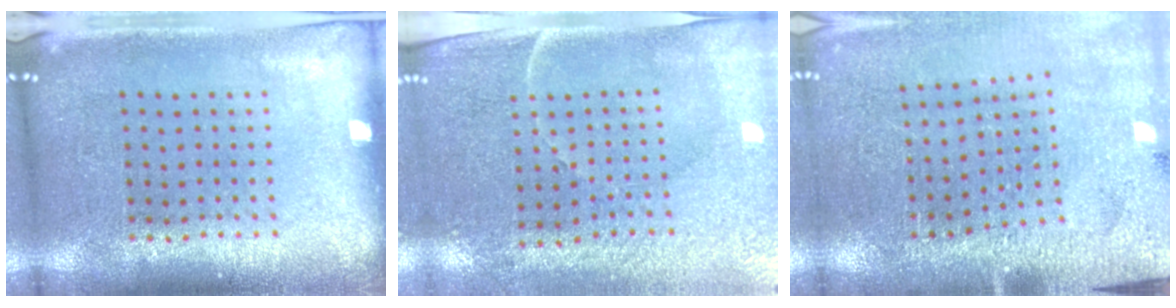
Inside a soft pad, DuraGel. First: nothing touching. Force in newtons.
{"total": 3.3, "press": 3.1, "slide": 1.1}
{"total": 3.0, "press": 3.0, "slide": 0.4}